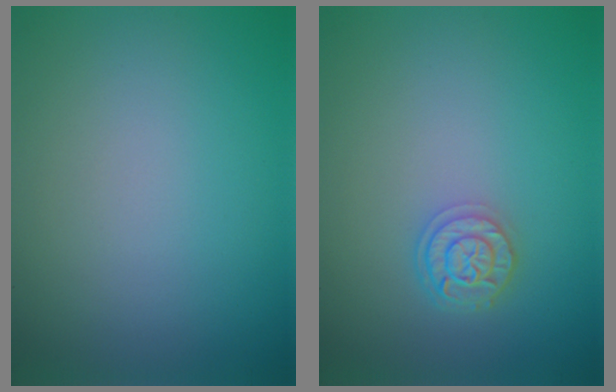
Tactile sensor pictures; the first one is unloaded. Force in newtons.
{"total": 2.3, "press": 1.9, "slide": 1.3}